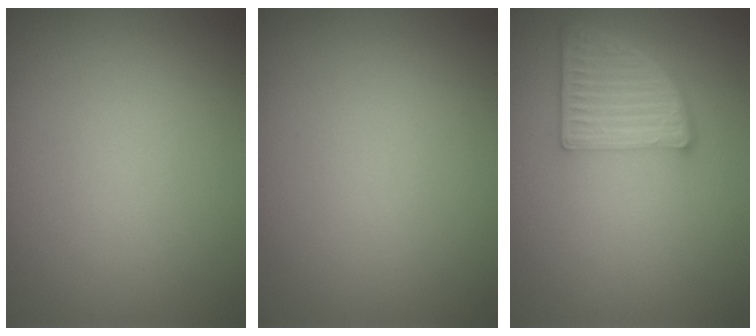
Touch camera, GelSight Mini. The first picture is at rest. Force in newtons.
{"total": 0.0}
{"total": 5.0, "press": 3.7, "slide": 3.4}